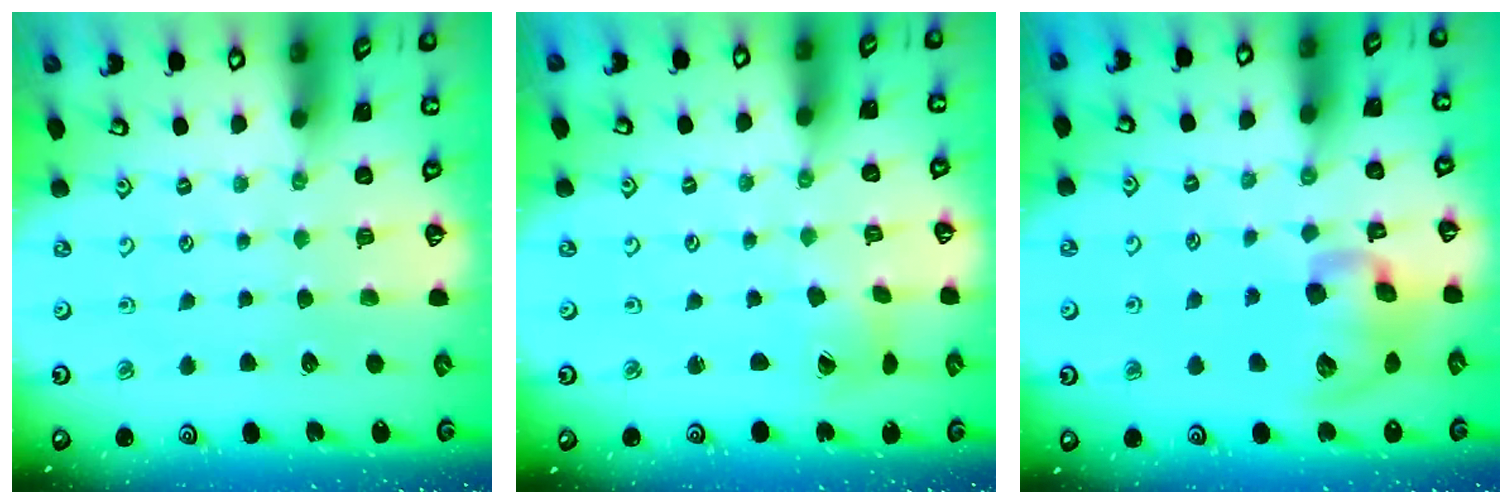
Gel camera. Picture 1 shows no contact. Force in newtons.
{"total": 2.0, "press": 2.0, "slide": 0.4}
{"total": 13.5, "press": 13.4, "slide": 2.1}